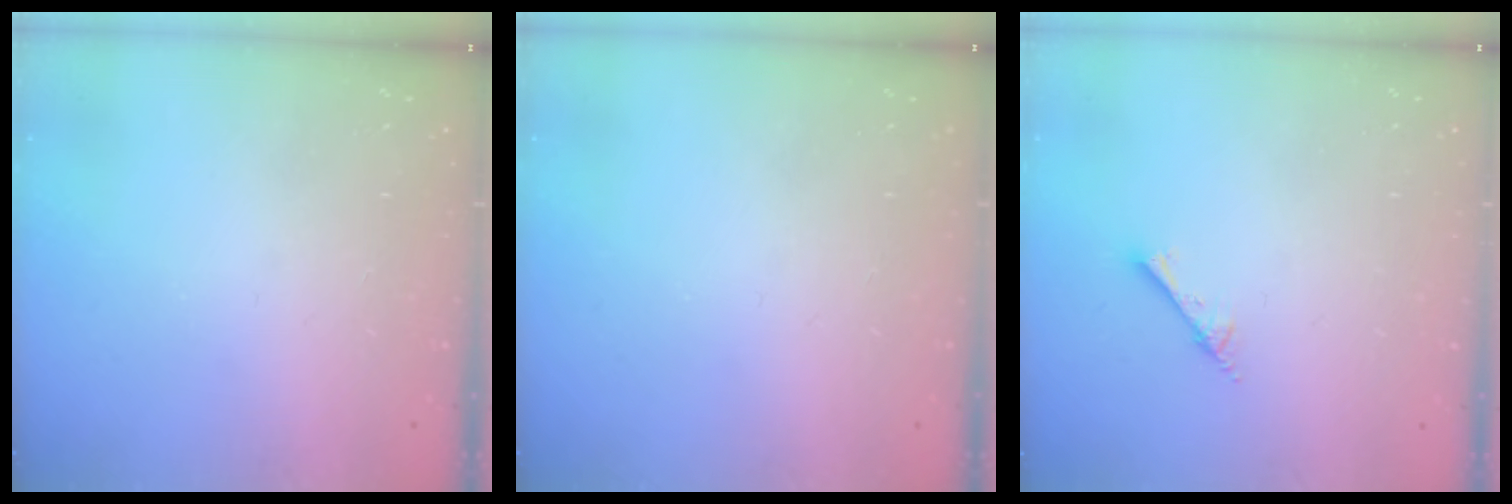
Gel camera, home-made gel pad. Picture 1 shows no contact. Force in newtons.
{"total": 0.0}
{"total": 2.5, "press": 2.5, "slide": 0.2}